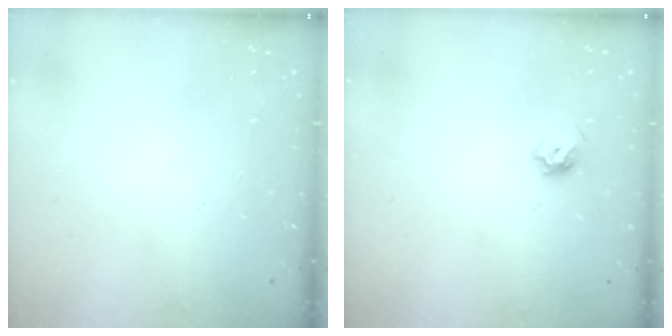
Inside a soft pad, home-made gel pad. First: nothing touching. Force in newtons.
{"total": 5.2, "press": 5.1, "slide": 1.0}